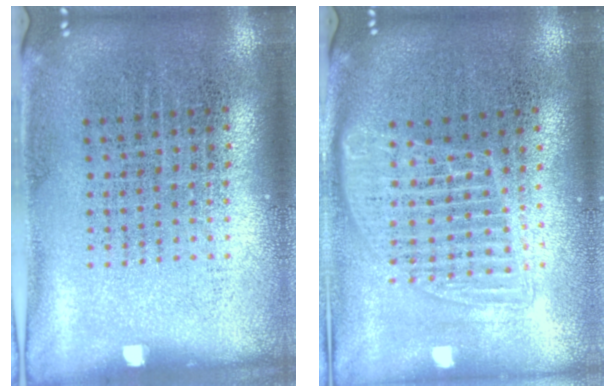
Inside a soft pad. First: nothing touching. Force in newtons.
{"total": 1.5, "press": 1.3, "slide": 0.7}